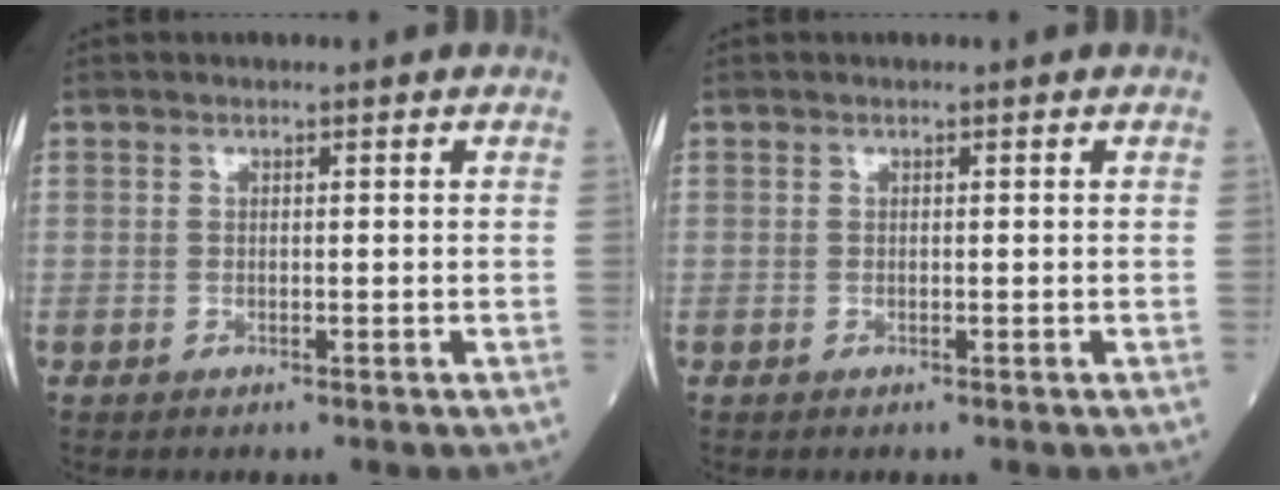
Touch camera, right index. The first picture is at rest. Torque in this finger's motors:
{"motor_torque": [0.00, 0.00, 0.00, 0.01]}